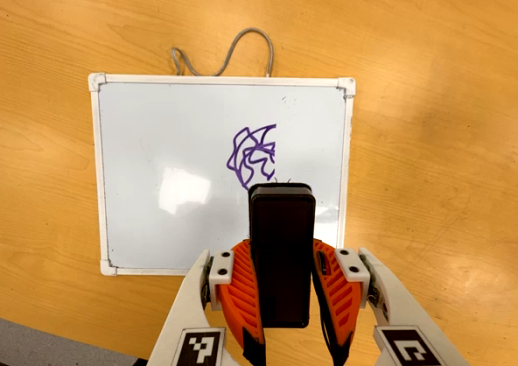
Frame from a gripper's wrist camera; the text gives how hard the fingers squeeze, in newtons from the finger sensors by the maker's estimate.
{"total": 8.9, "left": 6.5, "right": 11.3}